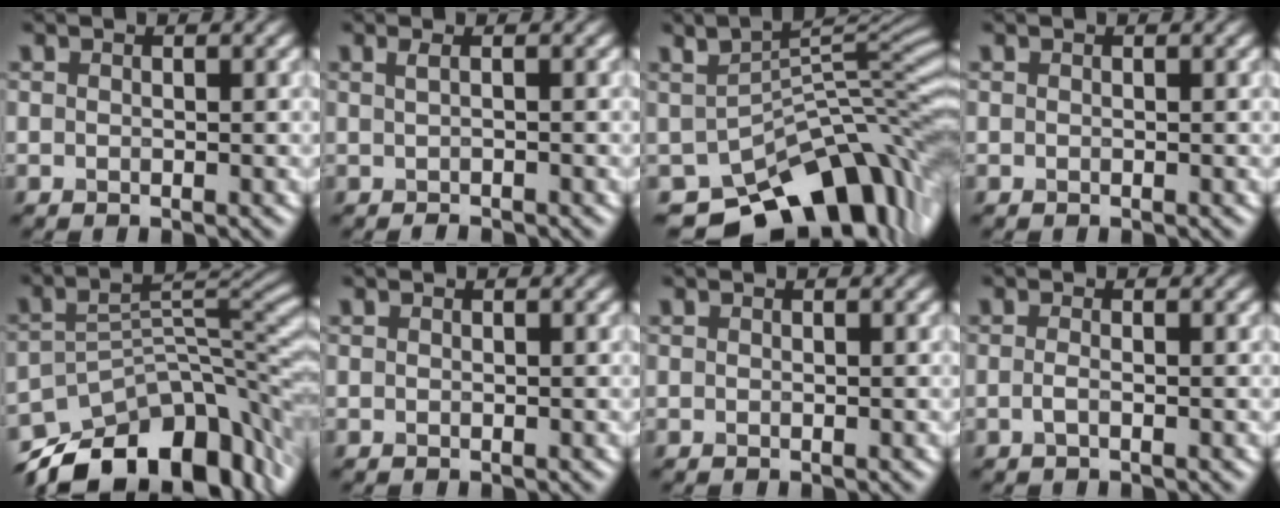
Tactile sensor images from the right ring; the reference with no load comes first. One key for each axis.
{"total": 1.3, "fx": -0.1, "fy": 0.5, "fz": 1.2, "tx": -0.013, "ty": 0.001, "tz": -0.004}
{"total": 11.2, "fx": -6.7, "fy": 5.5, "fz": 7.2, "tx": -0.098, "ty": -0.001, "tz": -0.102}
{"total": 0.0}
{"total": 12.1, "fx": -9.0, "fy": 5.3, "fz": 6.2, "tx": -0.092, "ty": 0.006, "tz": -0.159}
{"total": 0.0}
{"total": 0.0}
{"total": 0.9, "fx": -0.3, "fy": 0.2, "fz": 0.8, "tx": -0.018, "ty": -0.002, "tz": -0.009}